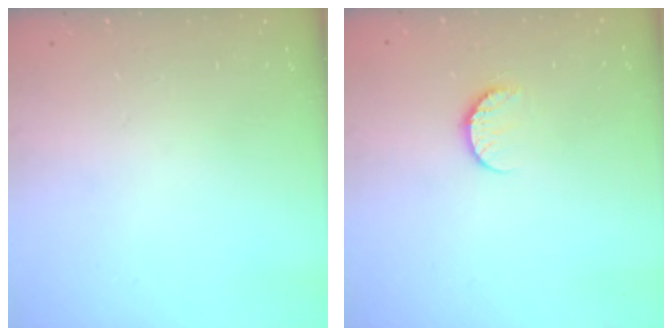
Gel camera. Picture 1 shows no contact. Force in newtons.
{"total": 7.8, "press": 7.7, "slide": 0.7}